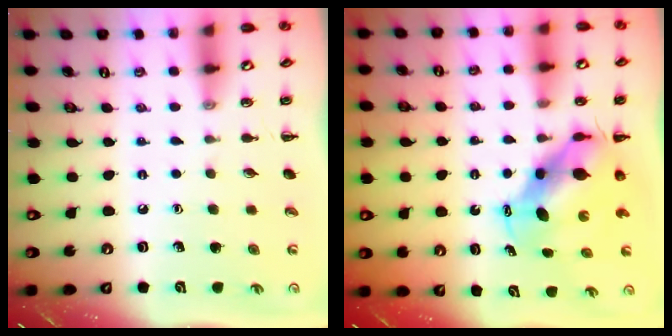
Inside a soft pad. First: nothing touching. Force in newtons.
{"total": 7.6, "press": 7.5, "slide": 1.4}